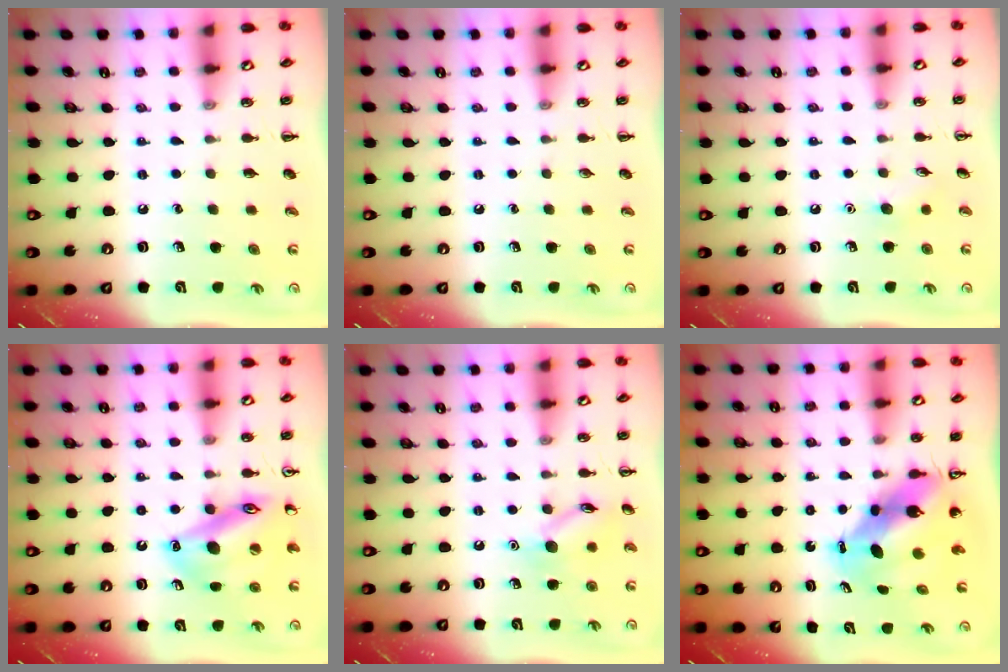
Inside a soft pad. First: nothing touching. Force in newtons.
{"total": 0.0}
{"total": 5.4, "press": 5.1, "slide": 1.7}
{"total": 16.2, "press": 16.1, "slide": 2.3}
{"total": 10.4, "press": 10.4, "slide": 0.5}
{"total": 8.8, "press": 8.5, "slide": 2.4}